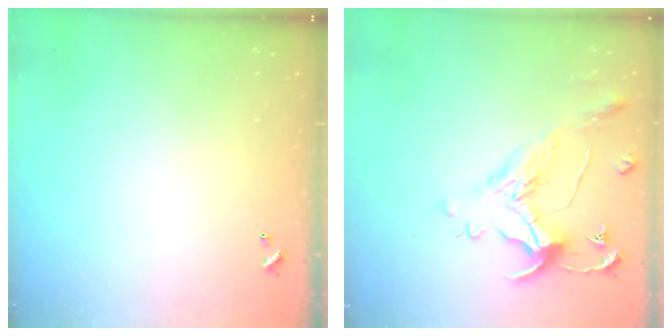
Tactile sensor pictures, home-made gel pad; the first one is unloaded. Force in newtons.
{"total": 0.9, "press": 0.2, "slide": 0.9}